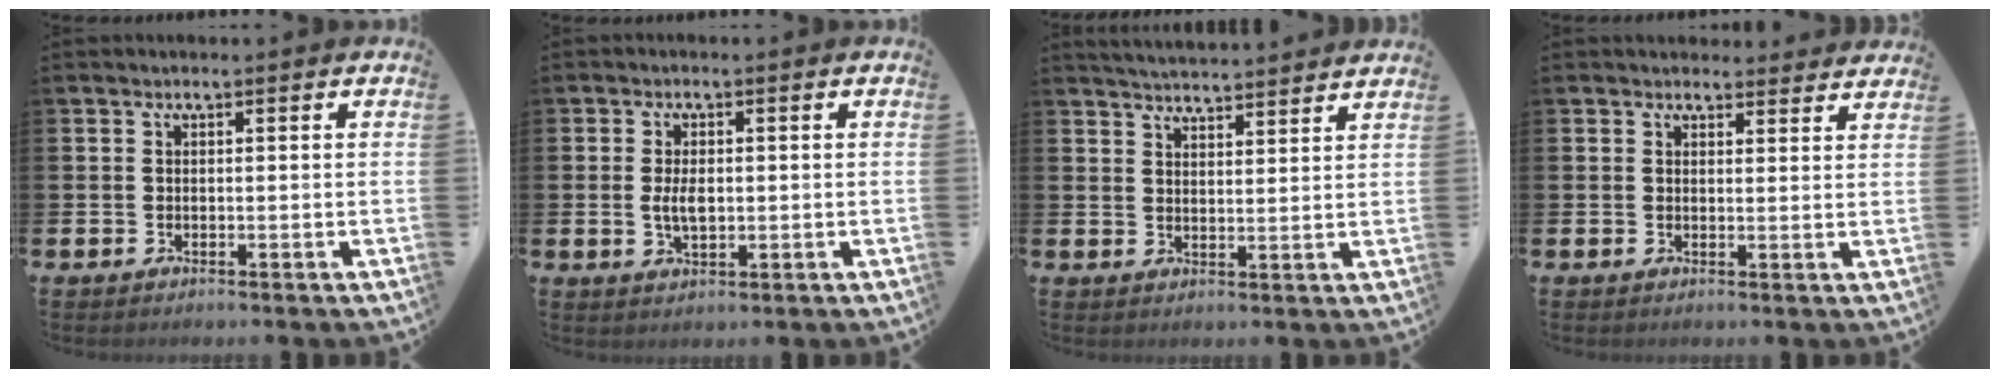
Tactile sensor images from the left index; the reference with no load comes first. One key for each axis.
{"total": 3.3, "fx": 0.2, "fy": 1.7, "fz": 2.8, "tx": -0.043, "ty": 0.001, "tz": -0.001}
{"total": 4.4, "fx": 4.4, "fy": -0.1, "fz": 0.0, "tx": -0.014, "ty": -0.025, "tz": 0.079}
{"total": 2.8, "fx": 2.7, "fy": 0.8, "fz": -0.2, "tx": 0.010, "ty": -0.016, "tz": 0.047}